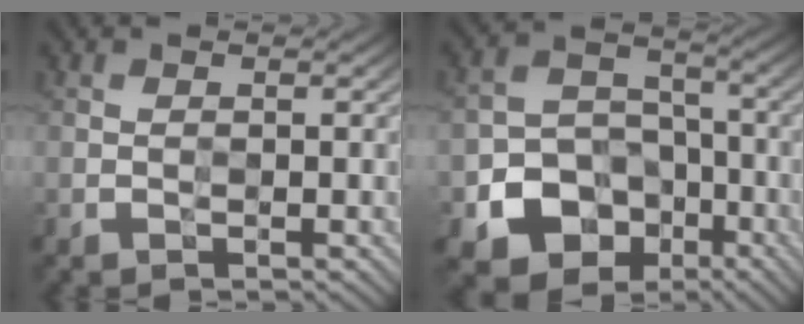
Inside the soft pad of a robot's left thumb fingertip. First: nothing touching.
{"total": 12.8, "force": [-6.2, 10.0, 5.0], "torque": [-0.107, -0.035, -0.116]}